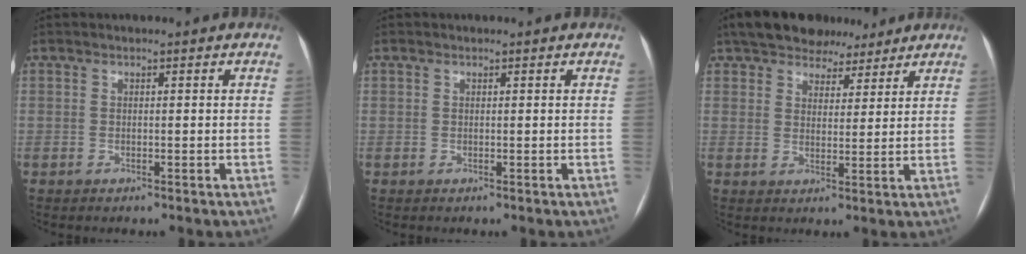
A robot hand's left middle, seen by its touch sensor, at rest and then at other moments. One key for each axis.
{"total": 1.6, "fx": -0.6, "fy": -1.2, "fz": -0.9, "tx": 0.019, "ty": -0.002, "tz": -0.010}
{"total": 9.2, "fx": 7.4, "fy": 4.8, "fz": 2.8, "tx": -0.029, "ty": 0.021, "tz": 0.109}